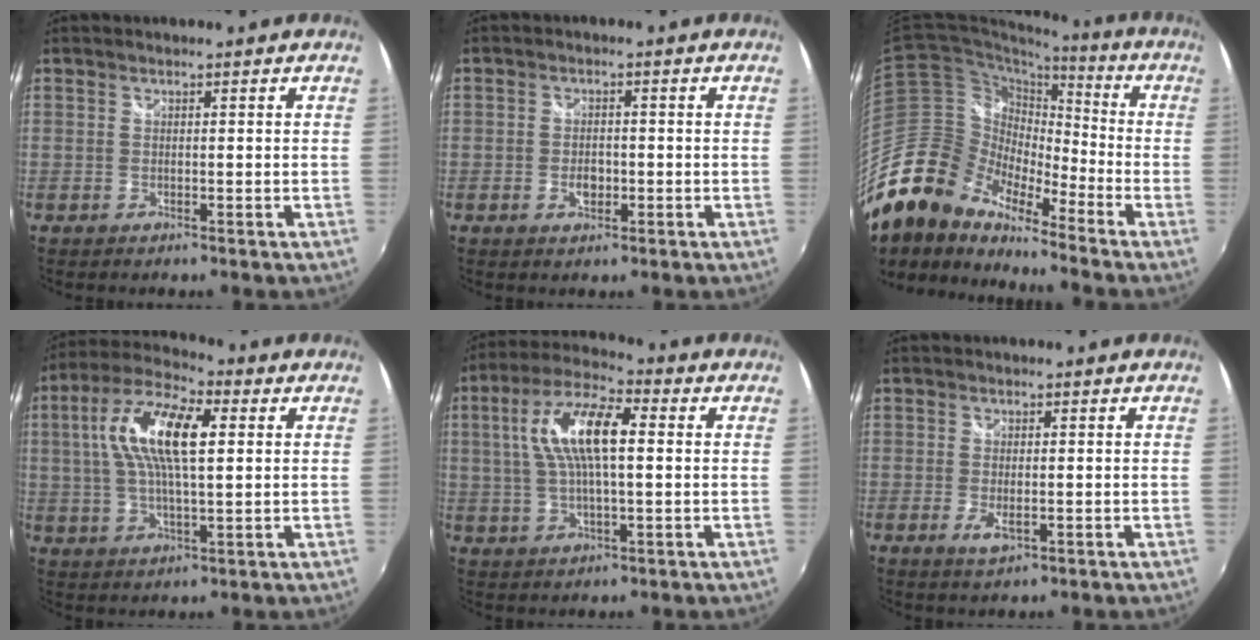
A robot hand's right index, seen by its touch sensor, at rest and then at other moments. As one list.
[{"total": 3.1, "force": [-0.9, 2.0, 2.2], "torque": [-0.037, -0.001, -0.016]}, {"total": 16.3, "force": [-13.1, 7.5, 6.1], "torque": [-0.118, 0.009, -0.262]}, {"total": 14.4, "force": [3.2, 5.1, 13.1], "torque": [-0.253, 0.022, 0.050]}, {"total": 13.0, "force": [2.2, 4.3, 12.1], "torque": [-0.234, 0.020, 0.037]}, {"total": 3.1, "force": [-0.9, 1.2, 2.7], "torque": [-0.052, -0.009, -0.013]}]